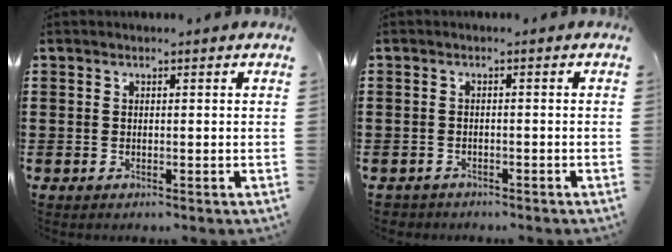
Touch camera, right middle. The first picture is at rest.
{"total": 1.1, "force": [-1.1, 0.3, -0.2], "torque": [-0.001, 0.002, -0.025]}